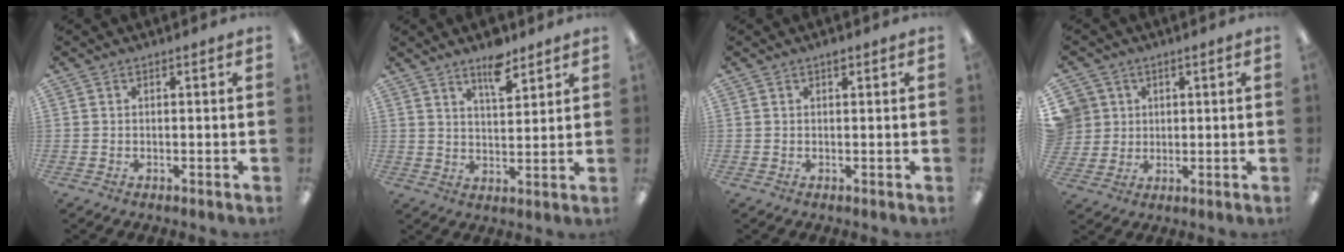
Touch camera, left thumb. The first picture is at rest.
{"total": 7.8, "force": [5.8, 2.9, 4.5], "torque": [-0.062, -0.035, 0.096]}
{"total": 1.8, "force": [1.2, 0.6, 1.1], "torque": [-0.018, -0.002, 0.020]}
{"total": 5.9, "force": [2.0, 5.6, -0.2], "torque": [-0.005, 0.000, 0.041]}